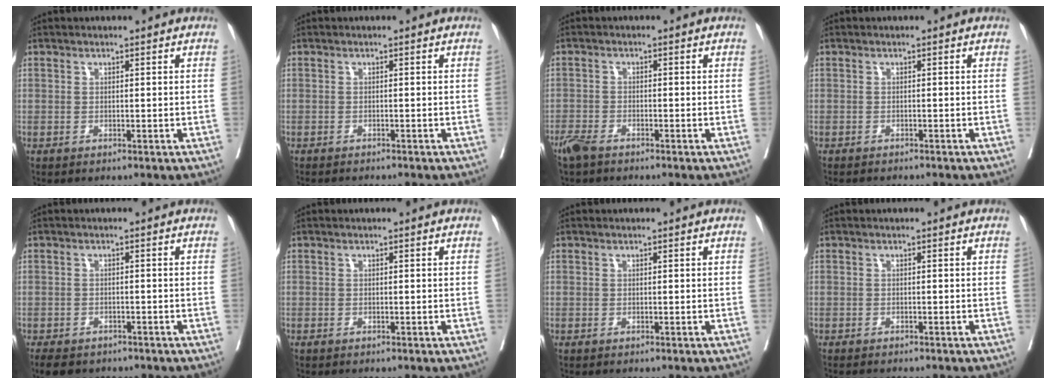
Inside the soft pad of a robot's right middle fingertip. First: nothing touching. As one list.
[{"total": 4.1, "force": [-3.7, 0.7, 1.5], "torque": [-0.018, -0.004, -0.047]}, {"total": 3.2, "force": [-2.6, 1.0, 1.5], "torque": [-0.031, -0.004, -0.051]}, {"total": 3.7, "force": [-3.3, 0.7, 1.4], "torque": [-0.017, -0.003, -0.040]}, {"total": 7.1, "force": [-5.6, 3.5, 2.7], "torque": [-0.044, -0.004, -0.075]}, {"total": 0.0}, {"total": 0.0}, {"total": 3.3, "force": [-2.9, 0.6, 1.4], "torque": [-0.018, -0.005, -0.034]}]